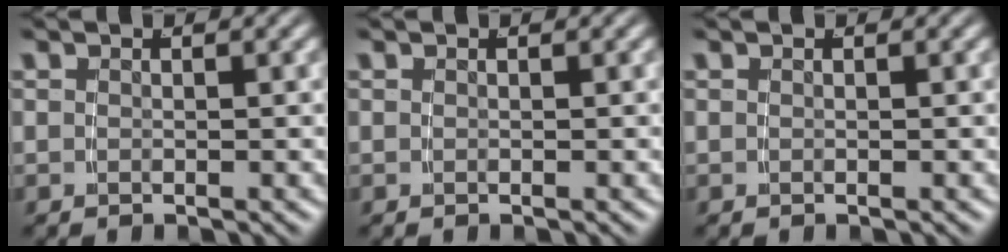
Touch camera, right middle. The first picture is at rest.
{"total": 0.0}
{"total": 0.0}